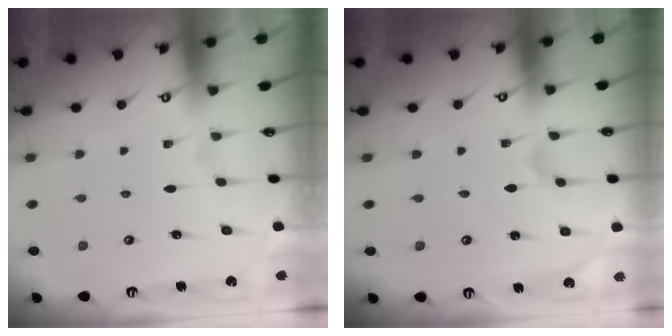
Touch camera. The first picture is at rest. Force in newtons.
{"total": 1.8, "press": 1.8, "slide": 0.4}